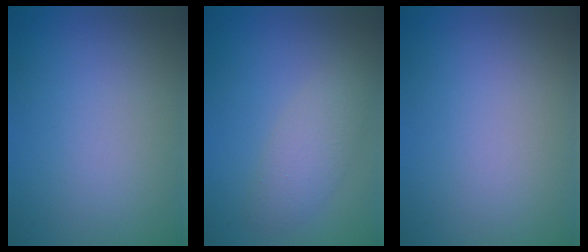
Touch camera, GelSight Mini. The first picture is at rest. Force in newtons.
{"total": 3.0, "press": 3.0, "slide": 0.1}
{"total": 0.0}